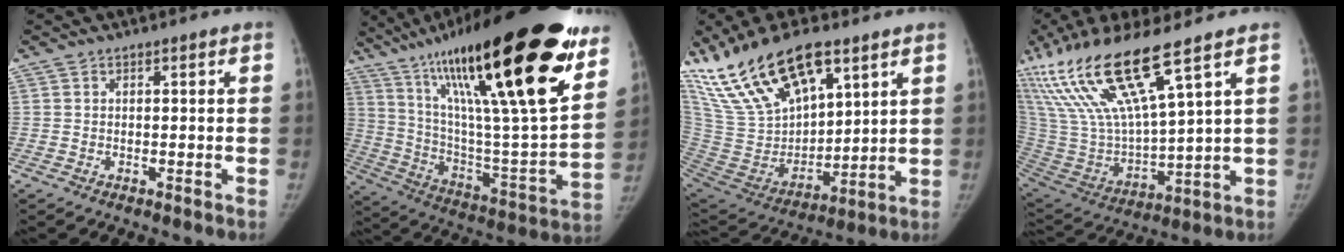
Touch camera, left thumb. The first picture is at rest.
{"total": 38.9, "force": [23.5, 8.0, 29.9], "torque": [-0.427, -0.049, 0.392]}
{"total": 23.4, "force": [15.1, 10.0, 14.9], "torque": [-0.259, -0.054, 0.294]}
{"total": 23.9, "force": [14.3, 5.1, 18.5], "torque": [-0.385, -0.044, 0.281]}